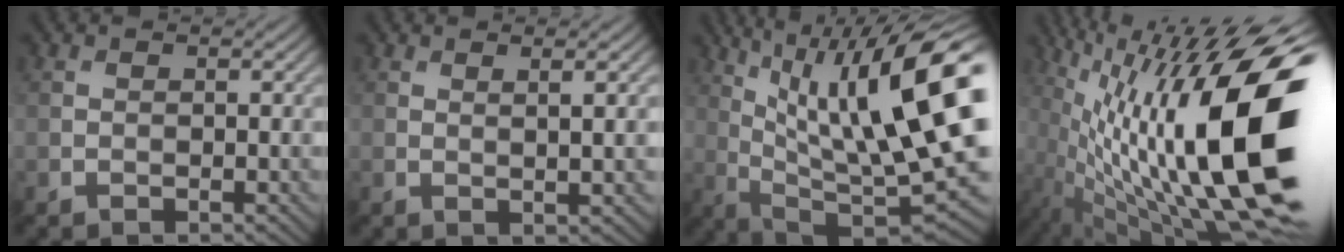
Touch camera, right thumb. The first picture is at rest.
{"total": 3.2, "force": [1.1, 0.4, 2.9], "torque": [-0.038, 0.010, 0.017]}
{"total": 18.9, "force": [6.2, 5.5, 17.0], "torque": [-0.280, 0.029, 0.113]}
{"total": 22.0, "force": [0.8, 7.2, 20.8], "torque": [-0.361, 0.005, 0.024]}